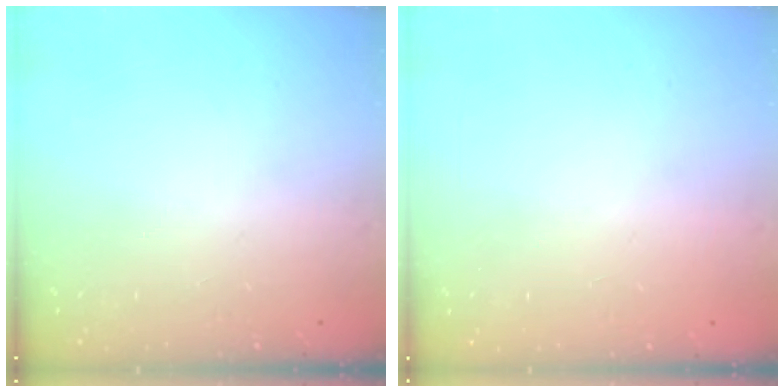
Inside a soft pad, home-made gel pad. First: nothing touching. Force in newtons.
{"total": 0.9, "press": 0.9, "slide": 0.0}